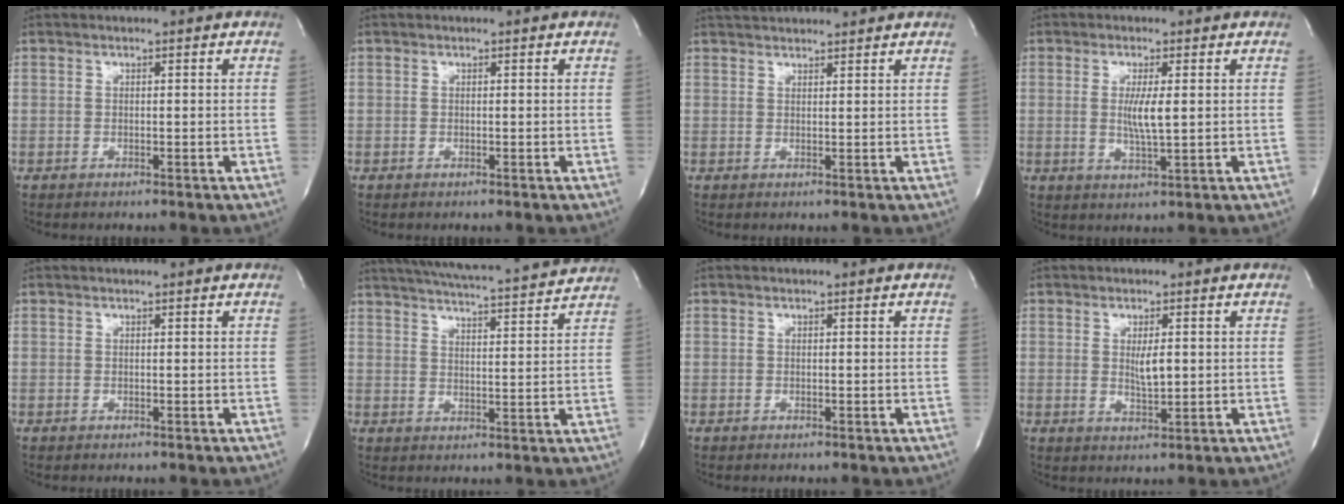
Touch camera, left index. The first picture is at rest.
{"total": 0.0}
{"total": 6.1, "force": [5.9, 0.6, 1.5], "torque": [-0.027, 0.034, 0.085]}
{"total": 4.3, "force": [0.5, 0.2, 4.3], "torque": [-0.085, -0.009, 0.010]}
{"total": 1.2, "force": [1.1, 0.0, 0.3], "torque": [-0.009, 0.008, 0.014]}
{"total": 16.9, "force": [15.8, 0.6, 6.1], "torque": [-0.109, 0.003, 0.213]}
{"total": 0.0}
{"total": 3.2, "force": [0.6, 0.7, 3.0], "torque": [-0.055, -0.006, 0.012]}